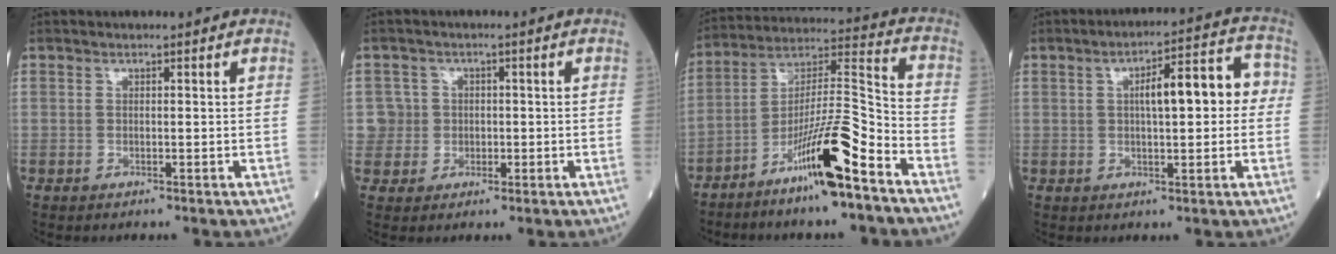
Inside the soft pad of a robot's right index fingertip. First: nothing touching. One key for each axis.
{"total": 3.7, "fx": 0.1, "fy": 3.7, "fz": -0.4, "tx": 0.024, "ty": 0.010, "tz": 0.001}
{"total": 14.7, "fx": -8.9, "fy": 0.9, "fz": 11.7, "tx": -0.216, "ty": -0.002, "tz": -0.158}
{"total": 9.2, "fx": 1.0, "fy": 2.5, "fz": 8.8, "tx": -0.126, "ty": 0.037, "tz": 0.015}